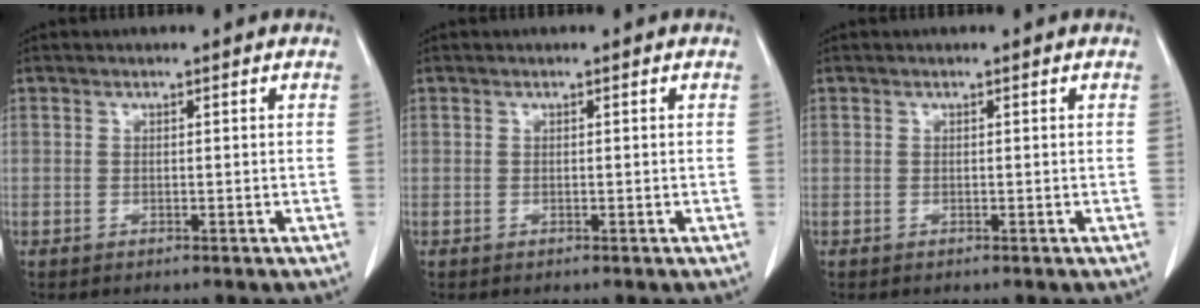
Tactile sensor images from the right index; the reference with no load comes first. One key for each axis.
{"total": 0.0}
{"total": 0.0}